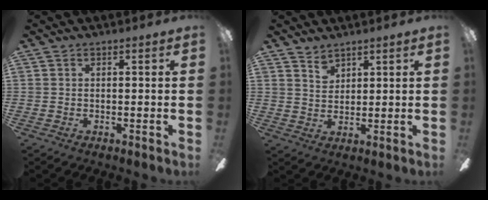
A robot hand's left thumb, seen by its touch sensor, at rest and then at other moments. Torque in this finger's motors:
{"motor_torque": [0.17, -0.28, -0.02, -0.16, -0.01]}